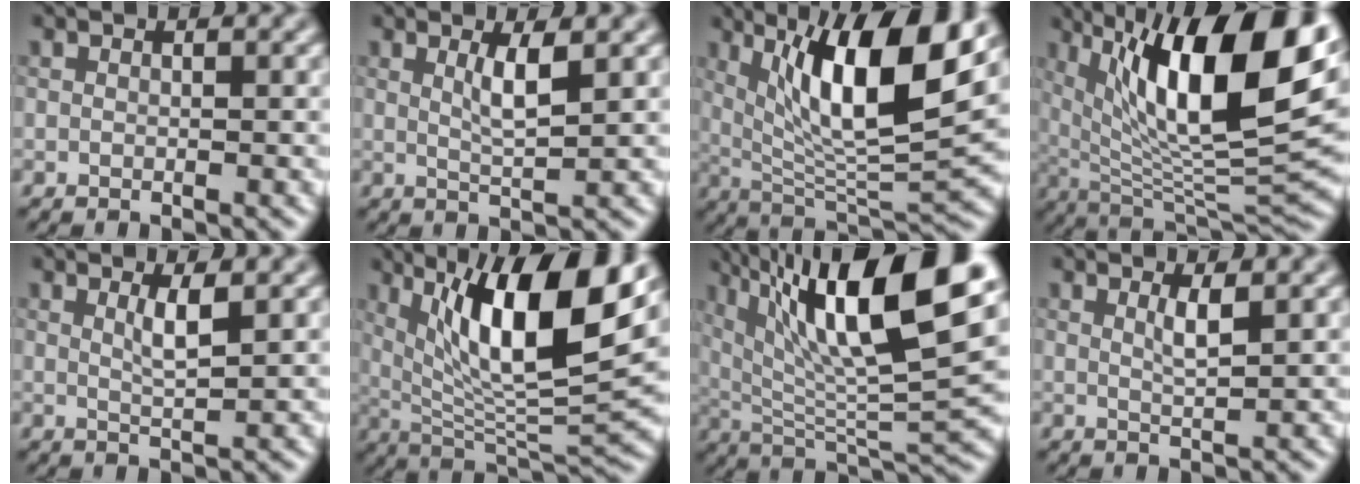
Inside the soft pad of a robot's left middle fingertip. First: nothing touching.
{"total": 2.5, "force": [0.9, 0.4, 2.3], "torque": [-0.042, -0.003, 0.016]}
{"total": 11.9, "force": [4.6, 3.0, 10.6], "torque": [-0.167, -0.008, 0.085]}
{"total": 15.9, "force": [5.8, 5.3, 13.8], "torque": [-0.221, -0.003, 0.099]}
{"total": 2.0, "force": [0.8, 0.3, 1.8], "torque": [-0.034, -0.002, 0.012]}
{"total": 13.1, "force": [5.1, 3.6, 11.6], "torque": [-0.186, -0.003, 0.093]}
{"total": 15.3, "force": [6.6, 3.9, 13.2], "torque": [-0.226, 0.012, 0.118]}
{"total": 1.6, "force": [0.7, 0.2, 1.4], "torque": [-0.028, -0.002, 0.010]}